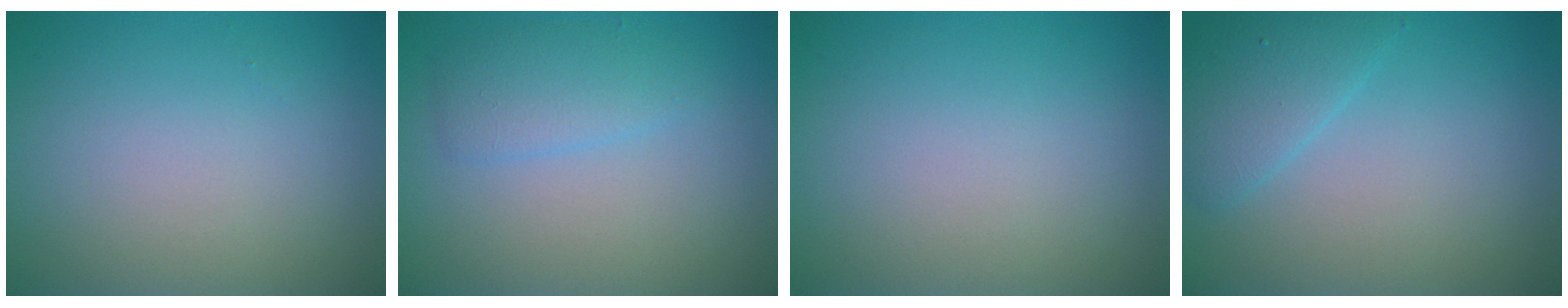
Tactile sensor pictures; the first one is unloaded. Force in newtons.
{"total": 2.4, "press": 2.4, "slide": 0.1}
{"total": 0.0}
{"total": 2.6, "press": 2.6, "slide": 0.2}